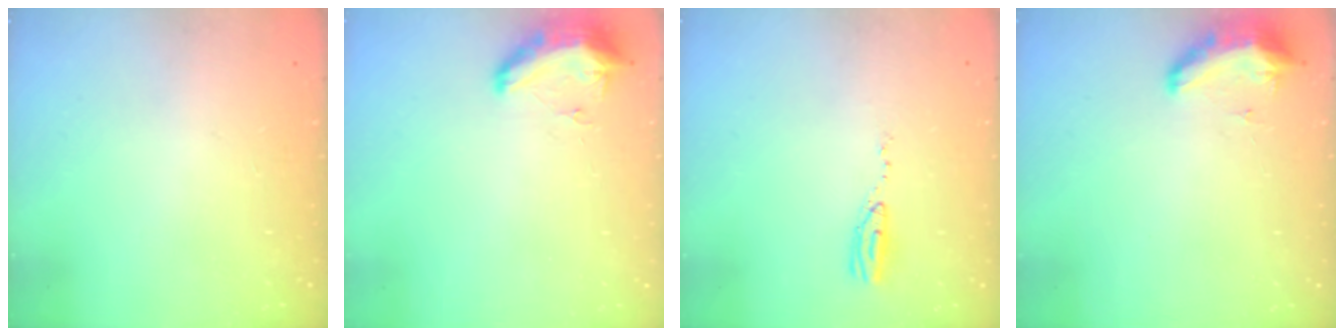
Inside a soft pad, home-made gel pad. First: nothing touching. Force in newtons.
{"total": 14.6, "press": 10.5, "slide": 10.2}
{"total": 5.0, "press": 4.7, "slide": 1.5}
{"total": 8.5, "press": 8.3, "slide": 1.6}